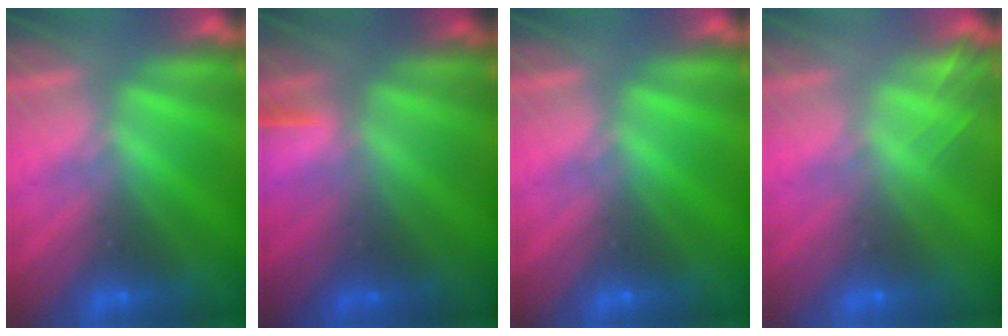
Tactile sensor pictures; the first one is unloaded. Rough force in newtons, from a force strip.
{"total": 1.6}
{"total": 0.0}
{"total": 2.1}